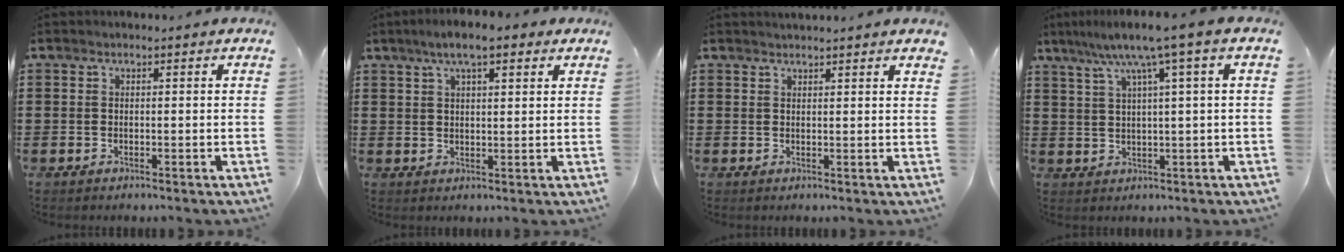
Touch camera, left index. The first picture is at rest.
{"total": 5.5, "force": [3.4, 1.3, 4.1], "torque": [-0.078, 0.008, 0.056]}
{"total": 1.4, "force": [1.4, -0.1, 0.2], "torque": [-0.005, 0.001, 0.028]}
{"total": 6.8, "force": [3.1, -0.4, 6.0], "torque": [-0.126, -0.007, 0.047]}